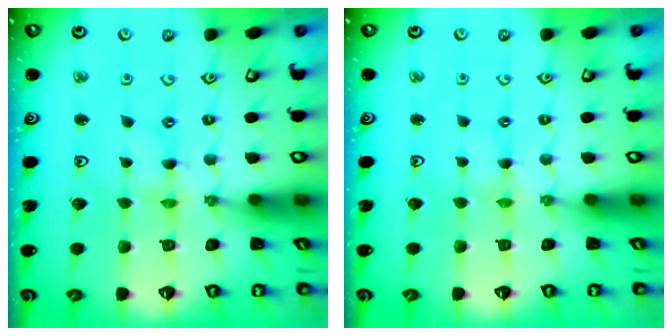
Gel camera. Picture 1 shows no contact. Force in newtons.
{"total": 1.6, "press": 1.5, "slide": 0.4}